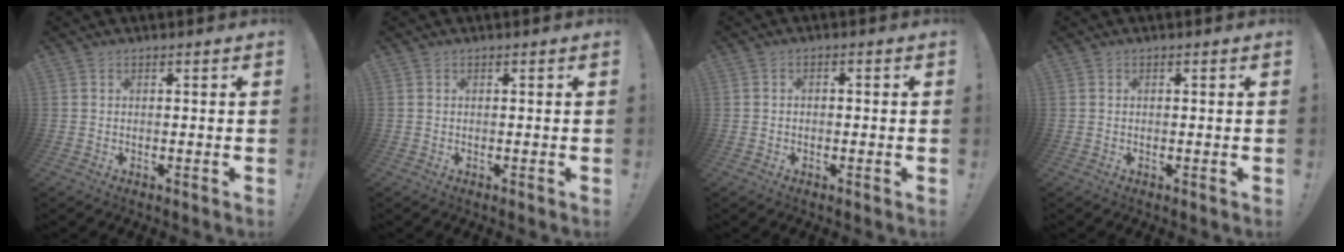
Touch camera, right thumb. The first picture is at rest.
{"total": 0.0}
{"total": 1.6, "force": [-1.2, 0.8, 0.7], "torque": [-0.015, 0.008, -0.021]}
{"total": 0.0}